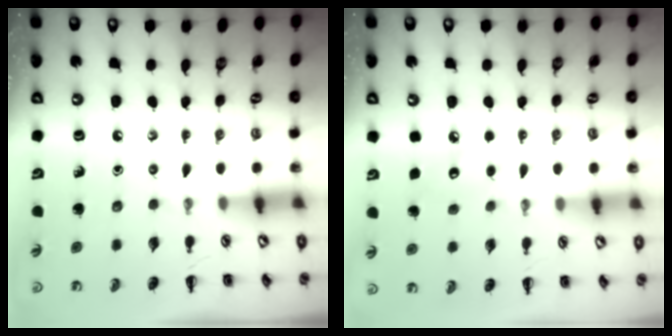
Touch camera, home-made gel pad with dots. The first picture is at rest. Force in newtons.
{"total": 5.1, "press": 5.0, "slide": 1.3}